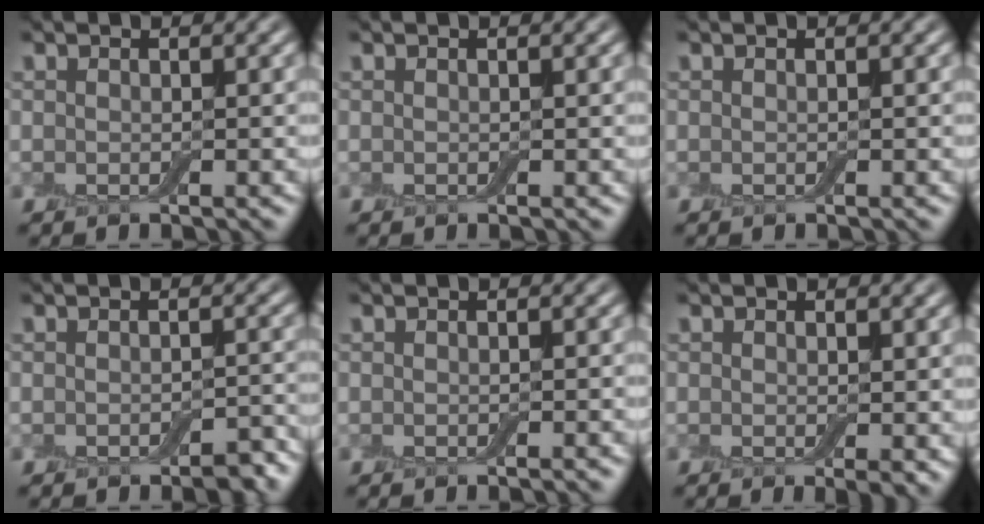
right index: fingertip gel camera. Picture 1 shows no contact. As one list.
[{"total": 0.0}, {"total": 0.0}, {"total": 1.9, "force": [-1.2, 0.8, 1.3], "torque": [-0.017, 0.002, -0.015]}, {"total": 0.5, "force": [-0.3, 0.0, 0.4], "torque": [-0.003, 0.001, -0.005]}, {"total": 1.4, "force": [0.0, 0.3, 1.3], "torque": [-0.014, -0.008, -0.002]}]